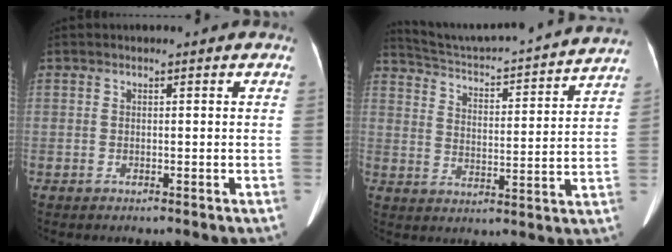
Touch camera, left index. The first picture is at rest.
{"total": 22.5, "force": [21.2, 0.4, 7.7], "torque": [-0.128, -0.033, 0.281]}